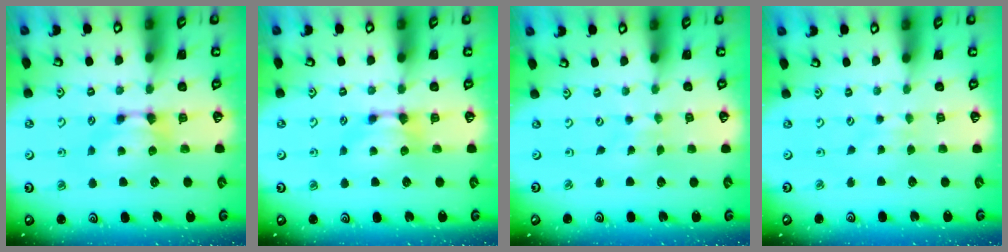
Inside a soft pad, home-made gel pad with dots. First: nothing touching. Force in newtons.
{"total": 0.0}
{"total": 5.0, "press": 5.0, "slide": 0.2}
{"total": 3.4, "press": 3.4, "slide": 0.5}